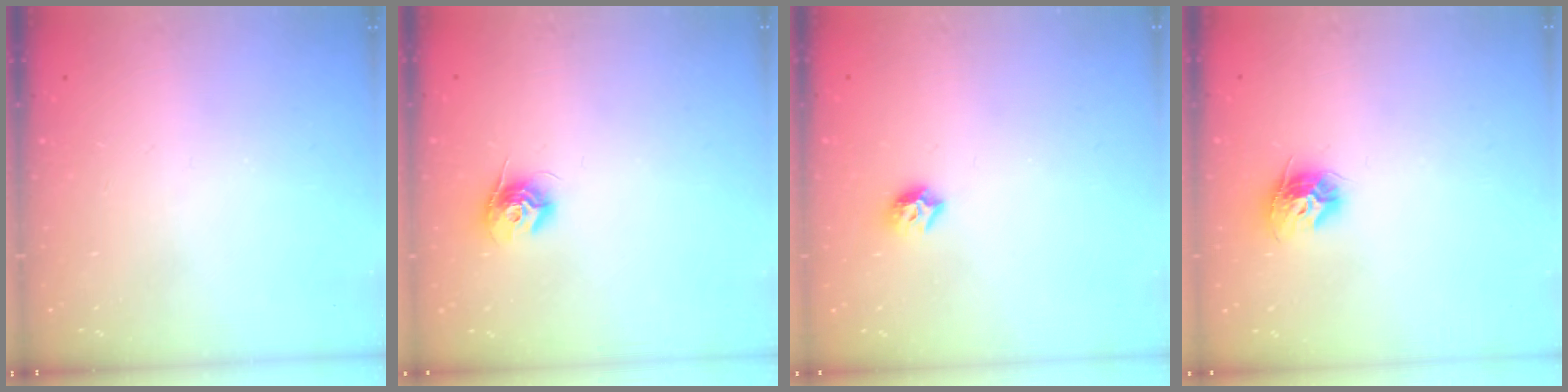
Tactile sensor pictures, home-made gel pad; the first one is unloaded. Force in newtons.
{"total": 9.6, "press": 9.6, "slide": 0.4}
{"total": 6.7, "press": 6.6, "slide": 0.9}
{"total": 9.9, "press": 9.9, "slide": 0.5}